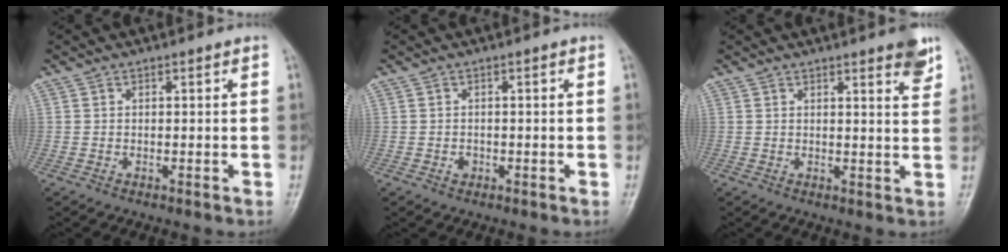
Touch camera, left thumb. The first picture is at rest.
{"total": 1.1, "force": [-0.4, 0.9, 0.5], "torque": [-0.002, 0.004, -0.007]}
{"total": 4.8, "force": [3.2, 0.9, 3.5], "torque": [-0.033, -0.018, 0.036]}